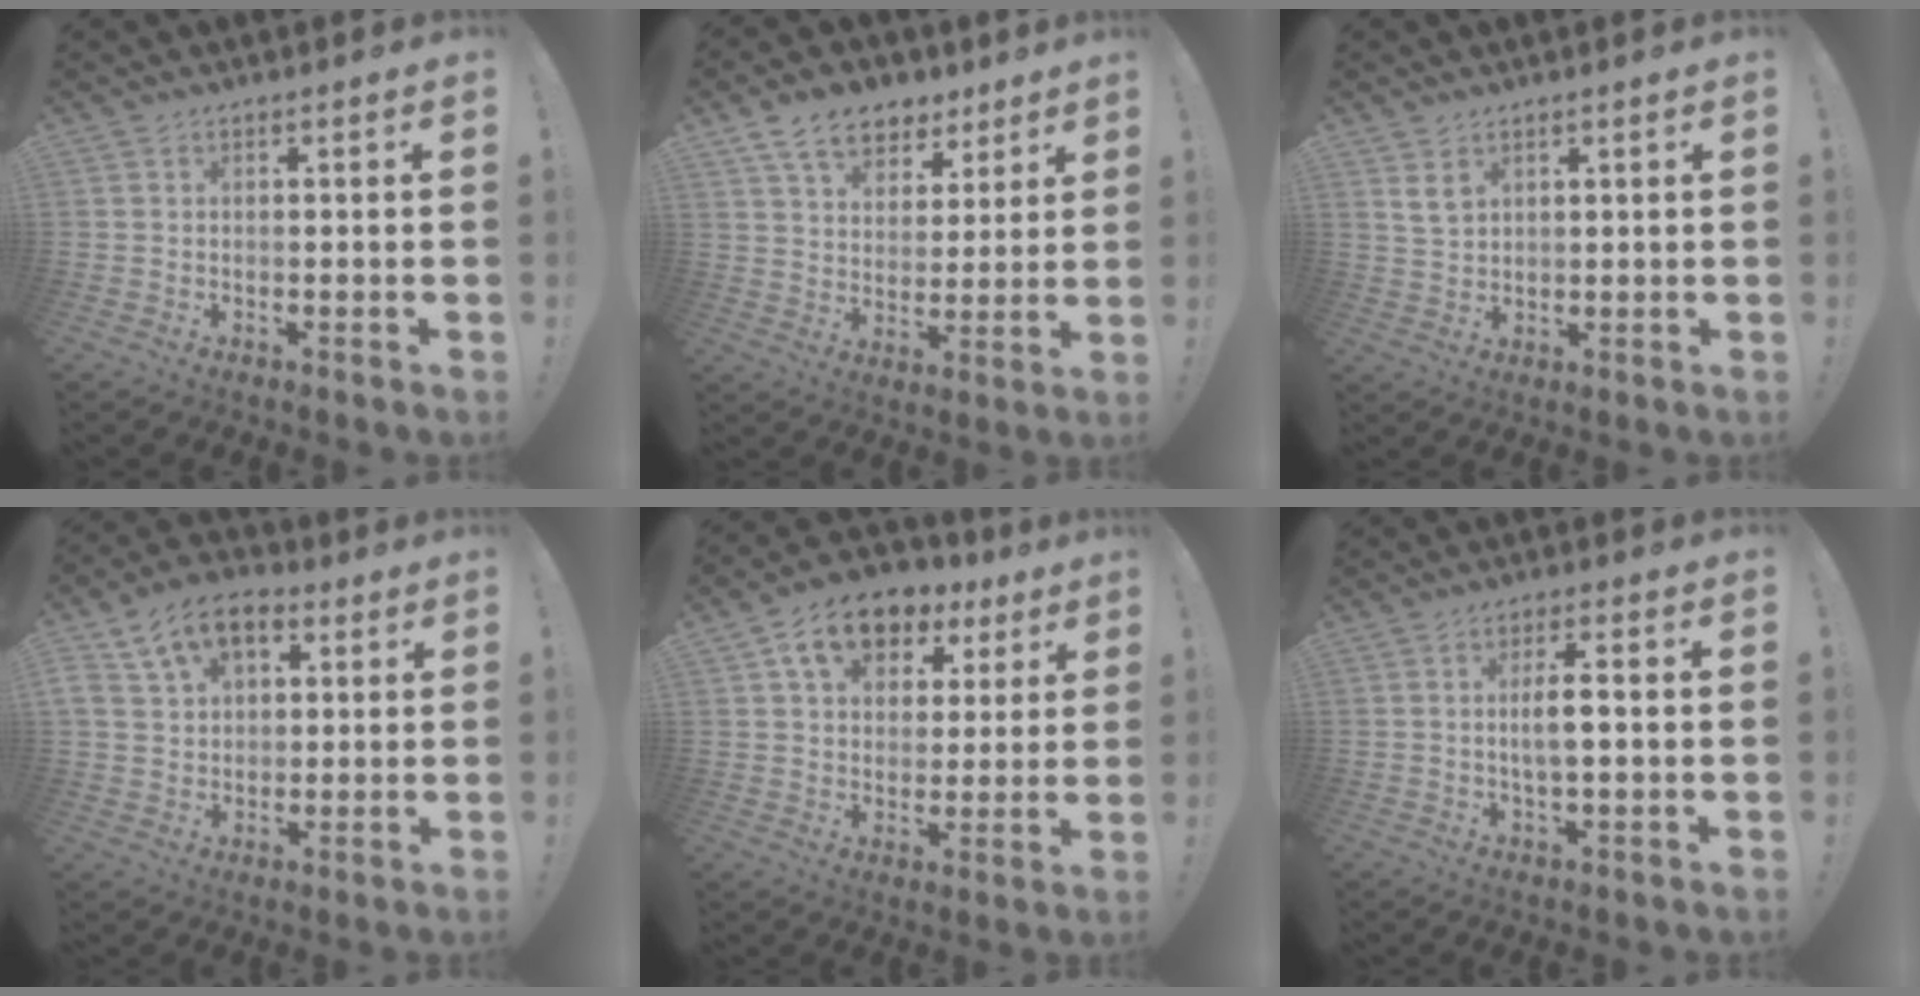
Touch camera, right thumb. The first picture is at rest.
{"total": 12.6, "force": [8.2, 8.0, 5.2], "torque": [-0.087, -0.043, 0.157]}
{"total": 4.6, "force": [2.8, 3.2, 1.8], "torque": [-0.021, -0.012, 0.052]}
{"total": 13.3, "force": [5.8, 9.1, 7.7], "torque": [-0.127, -0.013, 0.114]}
{"total": 13.0, "force": [6.9, 8.9, 6.5], "torque": [-0.102, -0.026, 0.130]}
{"total": 6.0, "force": [0.1, 1.8, 5.7], "torque": [-0.100, -0.002, -0.005]}